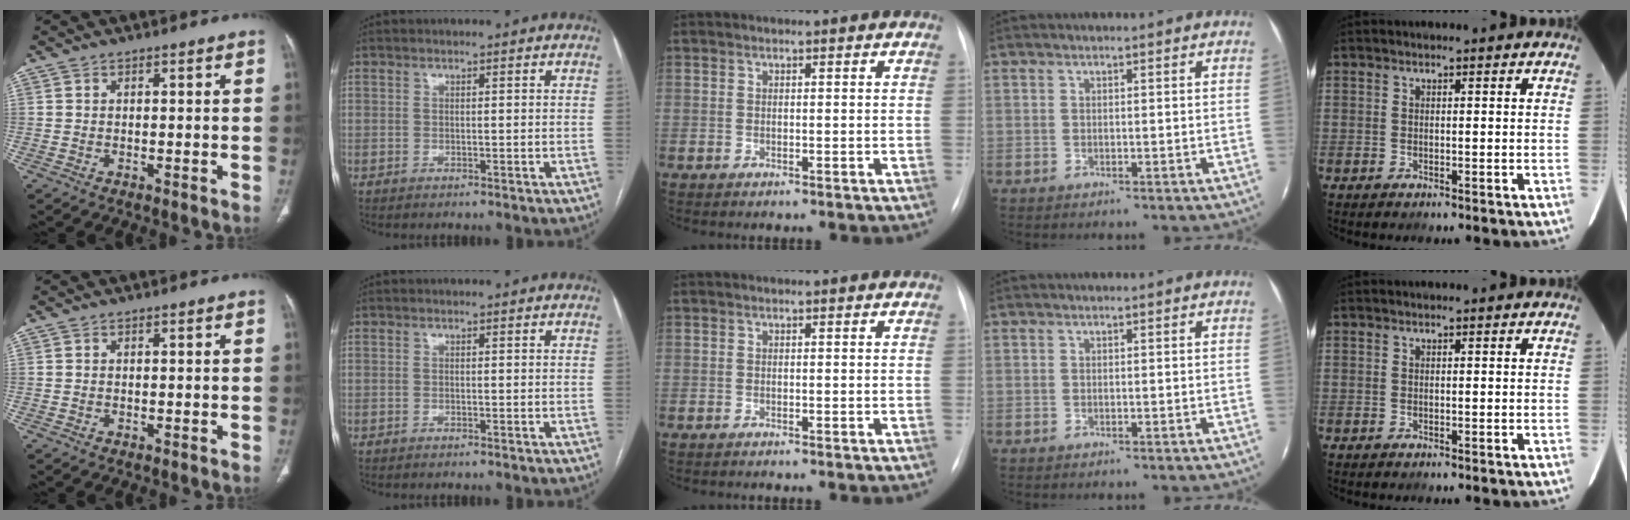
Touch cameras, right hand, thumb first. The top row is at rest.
{}